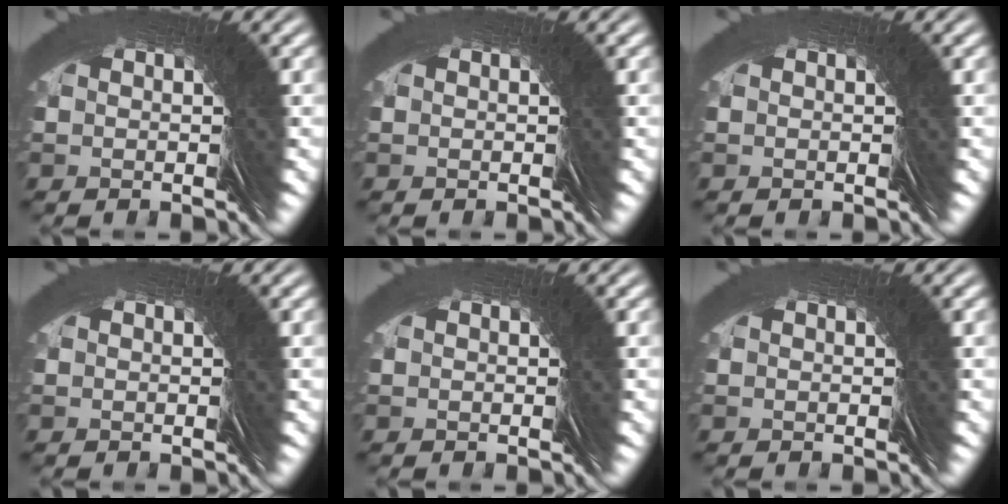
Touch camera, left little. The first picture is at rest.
{"total": 0.0}
{"total": 0.0}
{"total": 0.0}
{"total": 0.0}
{"total": 0.0}